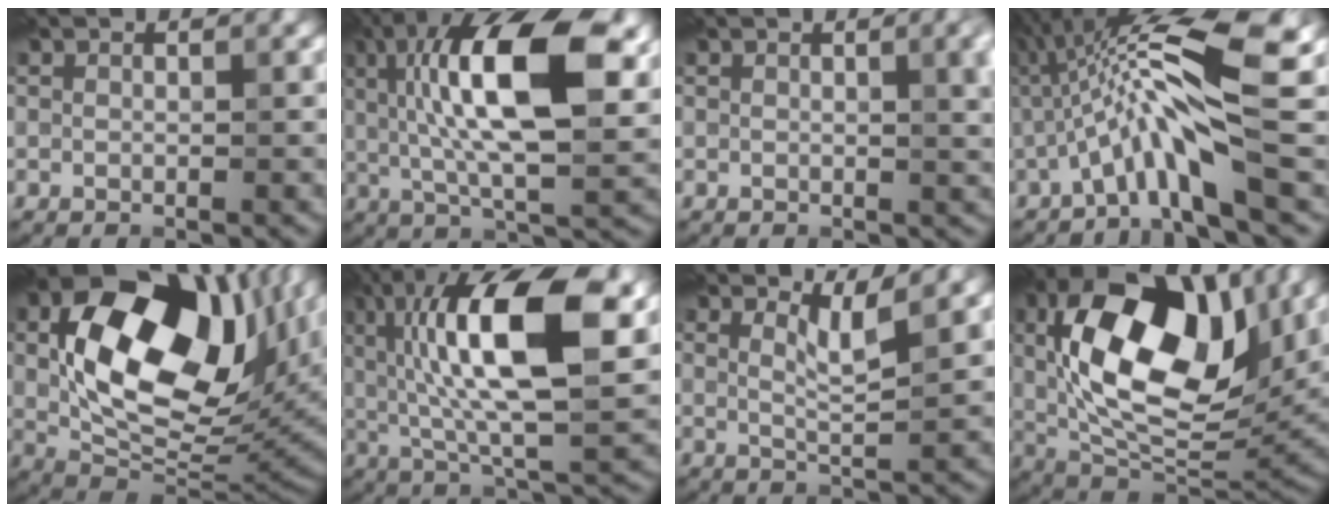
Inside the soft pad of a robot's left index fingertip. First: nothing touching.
{"total": 13.5, "force": [3.1, 4.8, 12.3], "torque": [-0.210, 0.014, 0.043]}
{"total": 3.8, "force": [0.8, 1.4, 3.5], "torque": [-0.031, 0.011, 0.008]}
{"total": 8.1, "force": [-0.1, 1.2, 8.0], "torque": [-0.143, 0.009, -0.010]}
{"total": 16.2, "force": [4.0, 9.5, 12.5], "torque": [-0.211, -0.002, 0.075]}
{"total": 13.6, "force": [3.6, 4.3, 12.4], "torque": [-0.212, 0.013, 0.052]}
{"total": 2.4, "force": [1.5, 0.3, 1.8], "torque": [-0.030, -0.007, 0.028]}
{"total": 15.1, "force": [3.8, 7.8, 12.4], "torque": [-0.218, 0.006, 0.061]}